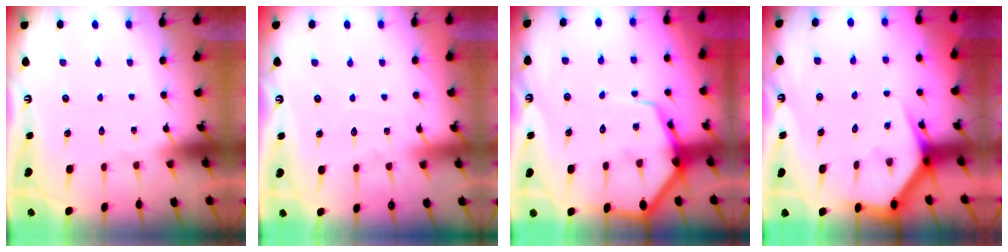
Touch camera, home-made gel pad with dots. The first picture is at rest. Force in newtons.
{"total": 4.3, "press": 4.2, "slide": 0.5}
{"total": 9.8, "press": 9.8, "slide": 1.0}
{"total": 3.7, "press": 3.7, "slide": 0.3}